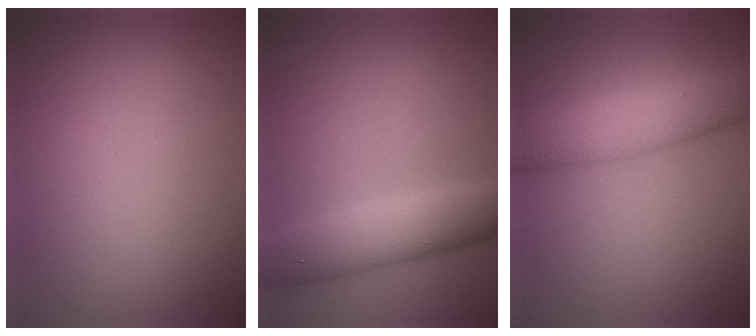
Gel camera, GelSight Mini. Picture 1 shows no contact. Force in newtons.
{"total": 6.2, "press": 6.2, "slide": 0.4}
{"total": 5.2, "press": 5.2, "slide": 0.3}